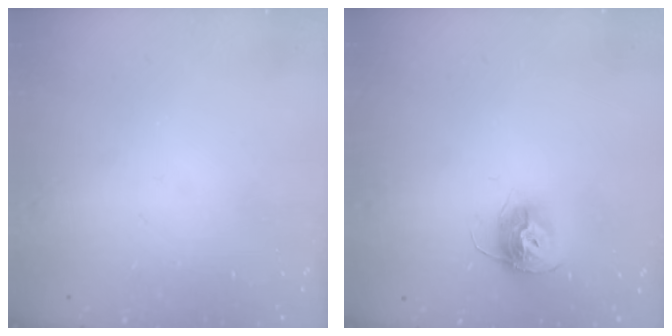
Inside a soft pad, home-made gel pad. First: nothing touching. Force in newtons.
{"total": 10.3, "press": 10.3, "slide": 0.4}